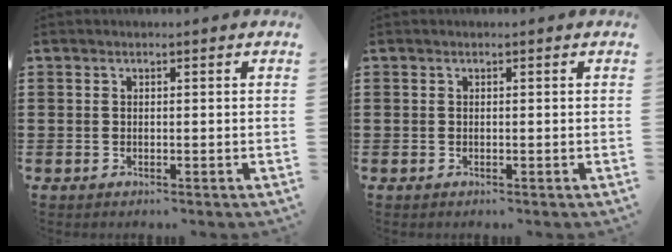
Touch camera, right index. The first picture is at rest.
{"total": 0.0}